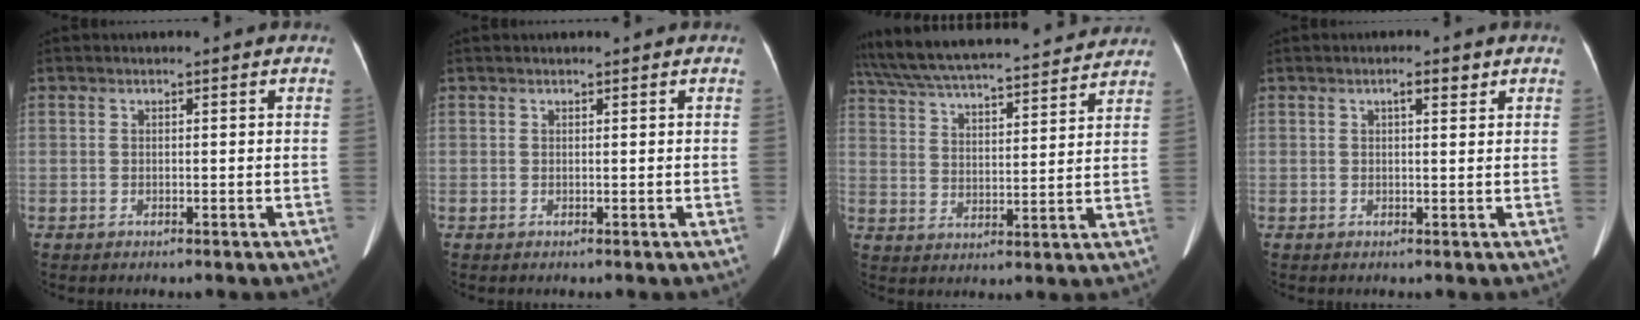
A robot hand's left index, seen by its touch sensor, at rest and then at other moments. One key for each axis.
{"total": 1.2, "fx": 1.1, "fy": 0.5, "fz": 0.3, "tx": -0.003, "ty": 0.014, "tz": 0.013}
{"total": 25.6, "fx": 23.2, "fy": 4.4, "fz": 10.1, "tx": -0.190, "ty": 0.012, "tz": 0.330}
{"total": 1.5, "fx": 0.6, "fy": 0.3, "fz": 1.3, "tx": -0.021, "ty": -0.005, "tz": 0.013}